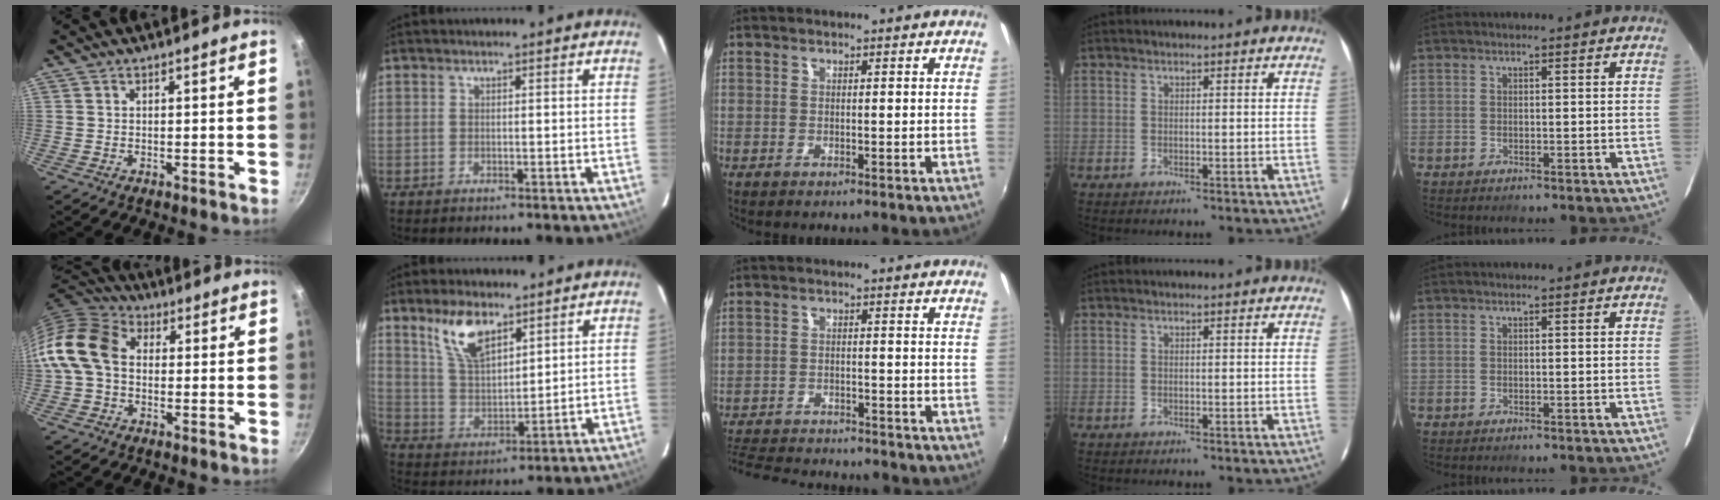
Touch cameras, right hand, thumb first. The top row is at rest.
{"thumb": {"total": 12.7, "force": [0.1, 9.5, 8.5], "torque": [-0.143, 0.029, -0.019]}, "index": {"total": 9.8, "force": [6.3, 4.2, 6.2], "torque": [-0.117, 0.009, 0.131]}, "middle": {"total": 14.5, "force": [-12.9, 3.9, 5.4], "torque": [-0.129, -0.013, -0.196]}}